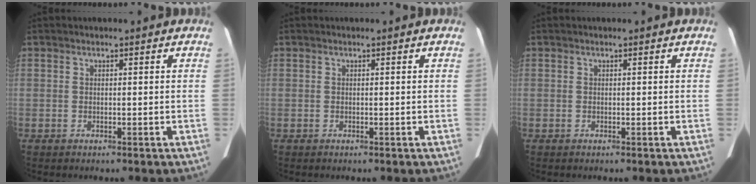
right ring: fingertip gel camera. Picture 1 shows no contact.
{"total": 0.0}
{"total": 0.0}